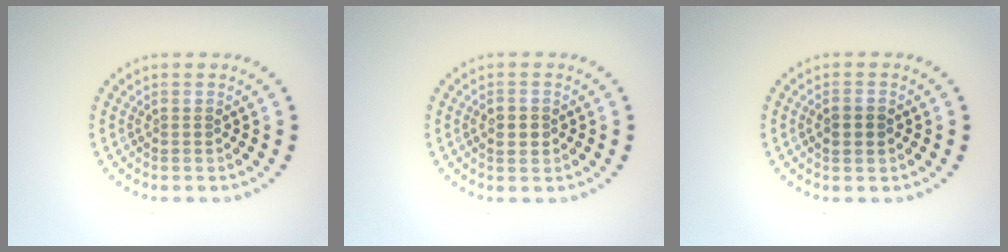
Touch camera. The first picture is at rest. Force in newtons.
{"total": 2.1, "press": 2.1, "slide": 0.1}
{"total": 1.5, "press": 1.5, "slide": 0.1}